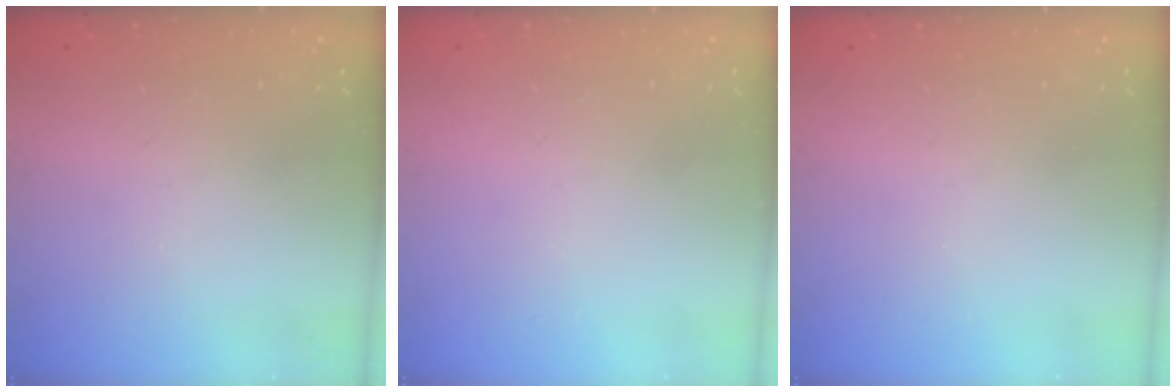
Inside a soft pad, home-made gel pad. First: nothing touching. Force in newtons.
{"total": 0.0}
{"total": 0.0}